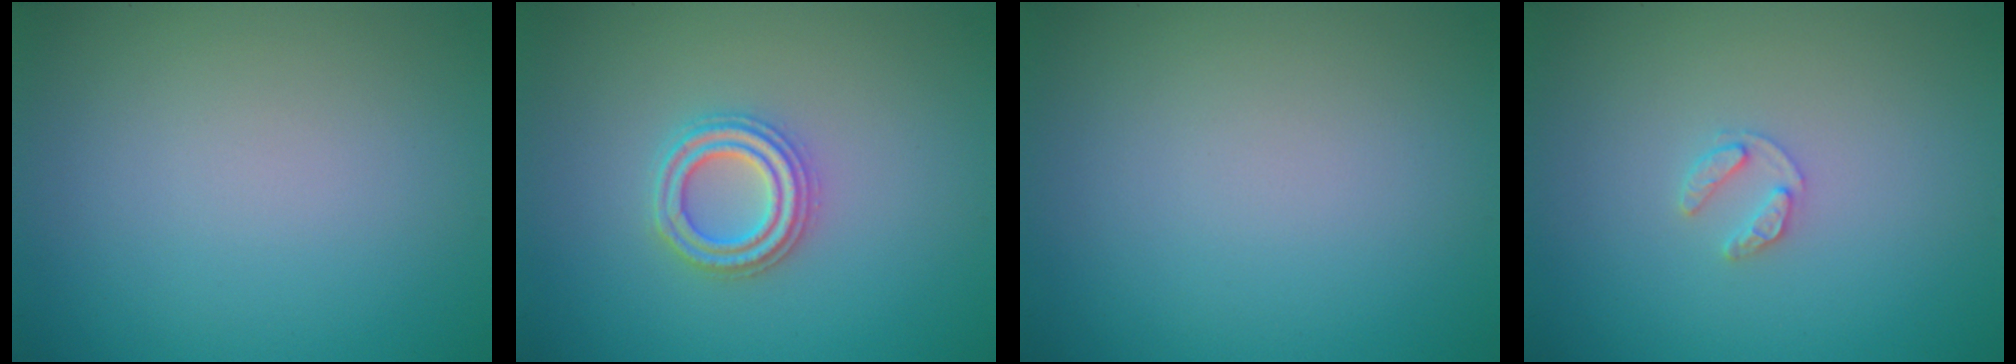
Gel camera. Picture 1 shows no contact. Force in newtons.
{"total": 2.7, "press": 2.7, "slide": 0.5}
{"total": 0.0}
{"total": 1.3, "press": 1.3, "slide": 0.2}